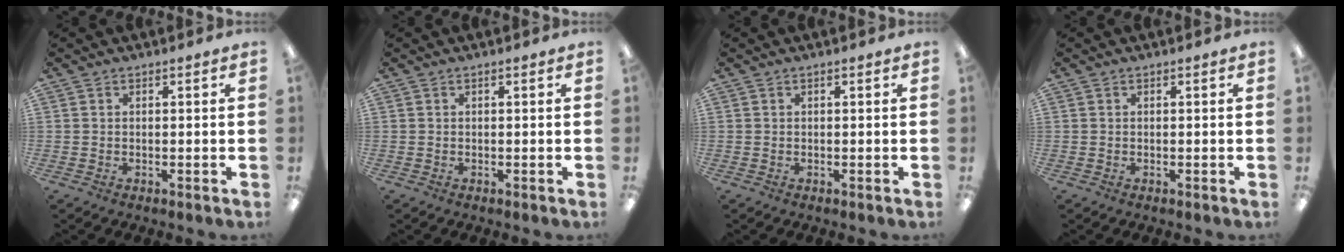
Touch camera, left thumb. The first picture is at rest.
{"total": 0.0}
{"total": 0.0}
{"total": 0.0}